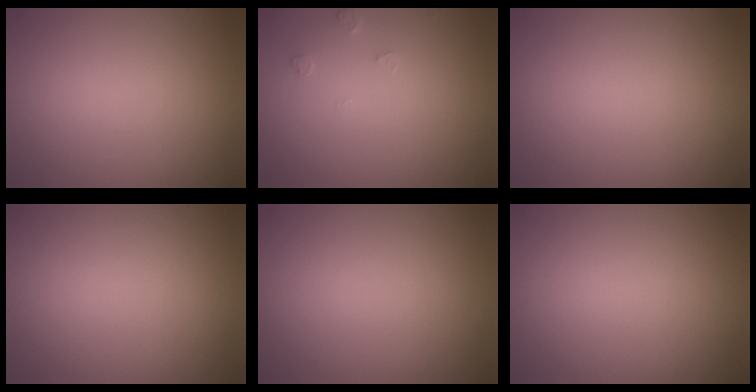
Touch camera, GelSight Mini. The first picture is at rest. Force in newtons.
{"total": 0.9, "press": 0.9, "slide": 0.2}
{"total": 0.0}
{"total": 0.0}
{"total": 0.0}
{"total": 0.0}